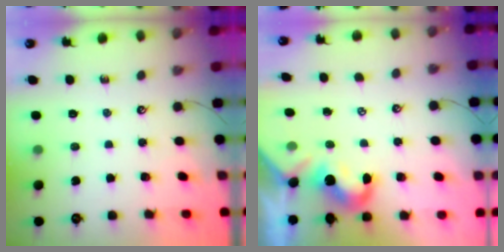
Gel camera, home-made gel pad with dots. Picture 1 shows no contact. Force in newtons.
{"total": 1.6, "press": 1.3, "slide": 0.8}